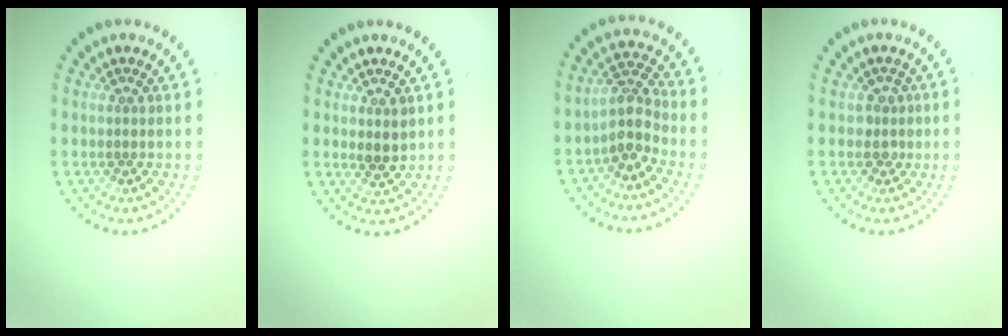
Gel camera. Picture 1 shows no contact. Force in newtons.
{"total": 1.6, "press": 1.4, "slide": 0.7}
{"total": 3.0, "press": 2.3, "slide": 1.9}
{"total": 1.4, "press": 1.1, "slide": 0.9}